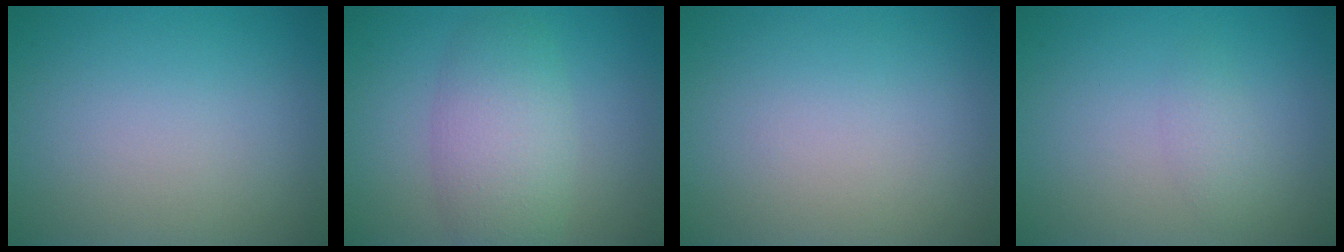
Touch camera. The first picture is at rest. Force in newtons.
{"total": 5.1, "press": 5.1, "slide": 0.1}
{"total": 0.0}
{"total": 1.2, "press": 1.2, "slide": 0.1}